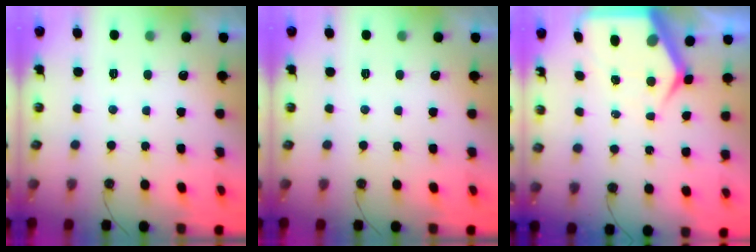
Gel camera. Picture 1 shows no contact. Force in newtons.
{"total": 0.0}
{"total": 10.4, "press": 10.3, "slide": 1.6}